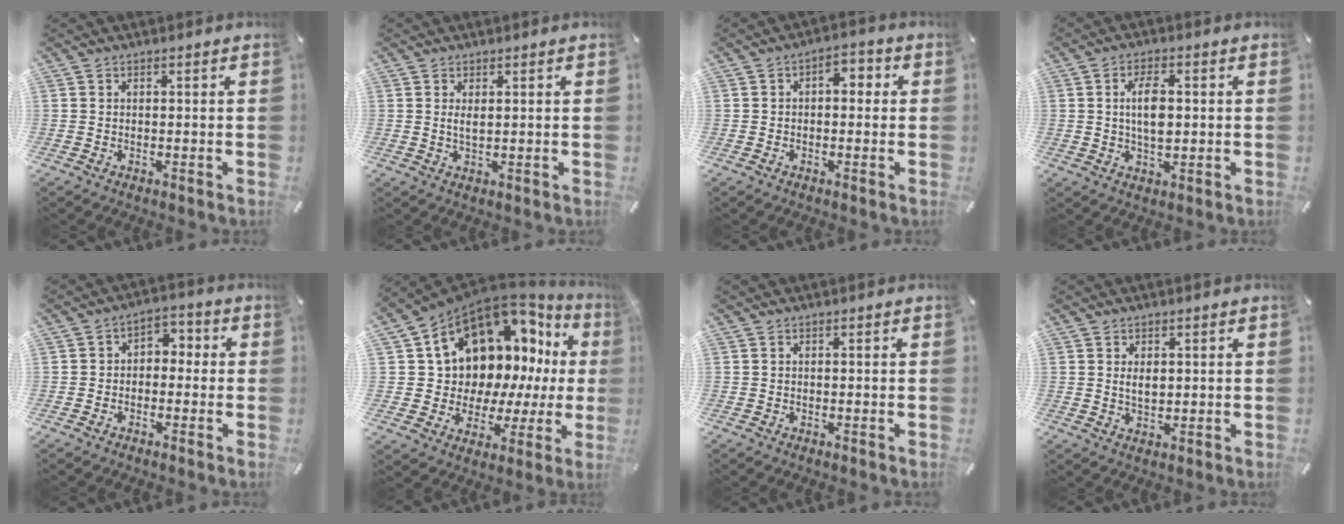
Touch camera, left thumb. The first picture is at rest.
{"total": 2.1, "force": [0.6, 0.6, 1.9], "torque": [-0.039, 0.001, 0.009]}
{"total": 3.8, "force": [-0.9, 2.3, 2.9], "torque": [-0.031, 0.007, -0.025]}
{"total": 6.5, "force": [0.6, 3.2, 5.7], "torque": [-0.118, 0.001, 0.004]}
{"total": 3.8, "force": [-2.1, 2.8, 1.6], "torque": [-0.028, 0.018, -0.043]}
{"total": 13.1, "force": [7.7, 9.2, 5.2], "torque": [-0.088, -0.094, 0.147]}
{"total": 0.0}
{"total": 2.6, "force": [0.8, 1.5, 1.9], "torque": [-0.035, 0.000, 0.012]}